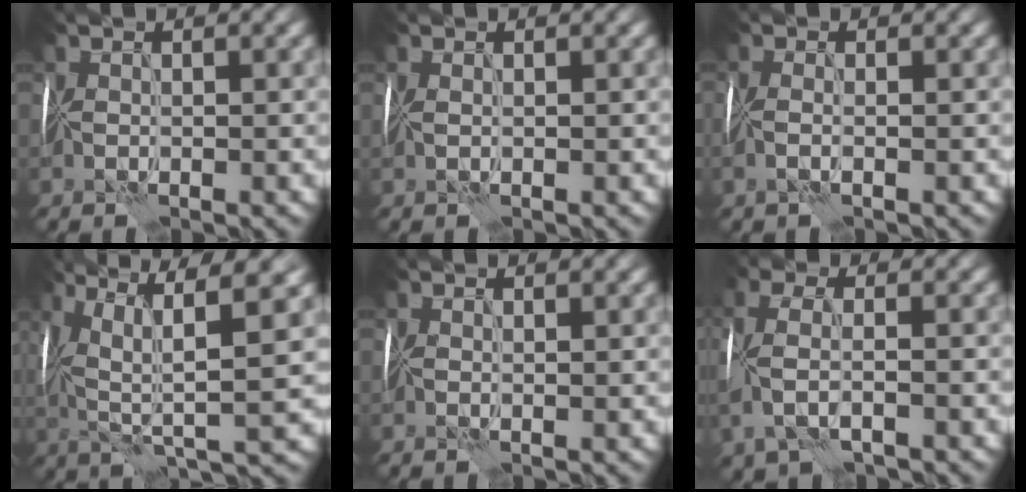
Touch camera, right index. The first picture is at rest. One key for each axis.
{"total": 0.7, "fx": 0.5, "fy": 0.2, "fz": 0.5, "tx": -0.011, "ty": 0.003, "tz": 0.011}
{"total": 1.1, "fx": -0.6, "fy": -0.1, "fz": 1.0, "tx": -0.027, "ty": -0.006, "tz": -0.017}
{"total": 9.5, "fx": 3.2, "fy": 2.3, "fz": 8.6, "tx": -0.171, "ty": 0.016, "tz": 0.058}
{"total": 1.2, "fx": 1.0, "fy": 0.0, "fz": 0.7, "tx": -0.007, "ty": 0.003, "tz": 0.011}
{"total": 4.1, "fx": -0.8, "fy": 1.6, "fz": 3.7, "tx": -0.101, "ty": -0.001, "tz": -0.021}